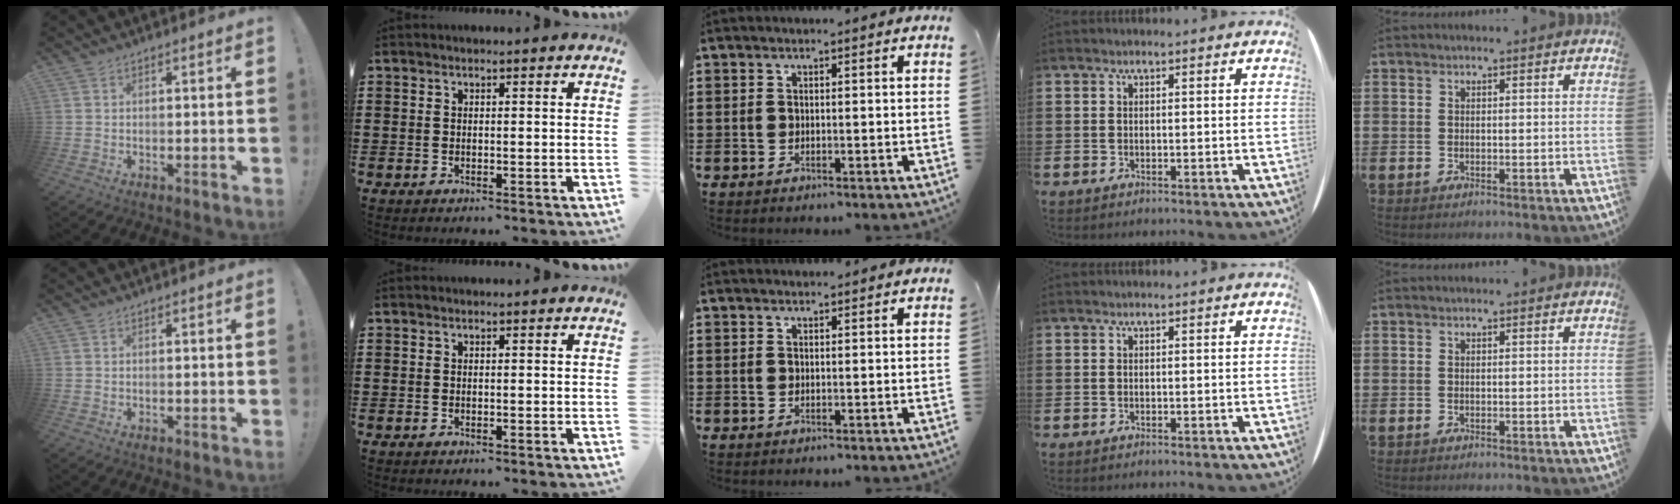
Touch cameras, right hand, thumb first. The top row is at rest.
{"middle": {"total": 0.7, "force": [0.7, 0.1, -0.1], "torque": [0.007, -0.002, 0.012]}}